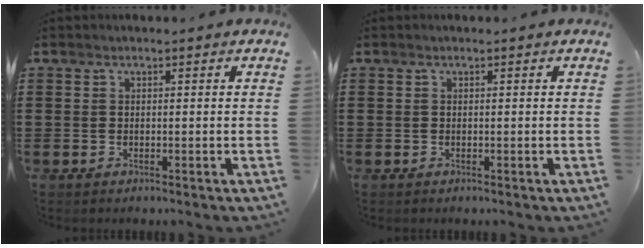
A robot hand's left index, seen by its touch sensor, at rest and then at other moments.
{"total": 0.0}